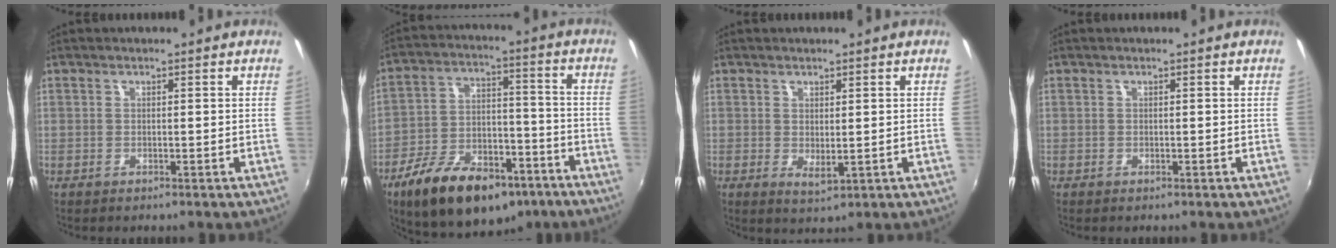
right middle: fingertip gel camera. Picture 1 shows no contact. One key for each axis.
{"total": 20.8, "fx": -13.1, "fy": 10.2, "fz": 12.5, "tx": -0.229, "ty": 0.001, "tz": -0.197}
{"total": 2.2, "fx": 0.3, "fy": 1.0, "fz": 1.9, "tx": -0.031, "ty": -0.008, "tz": 0.007}
{"total": 0.0}